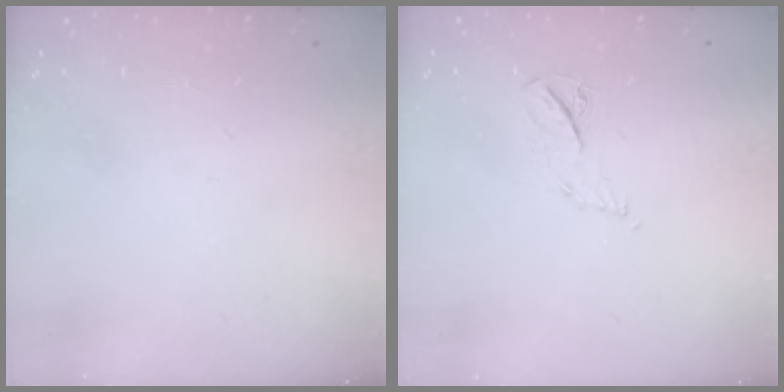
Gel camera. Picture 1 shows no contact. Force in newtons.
{"total": 4.4, "press": 4.3, "slide": 0.6}